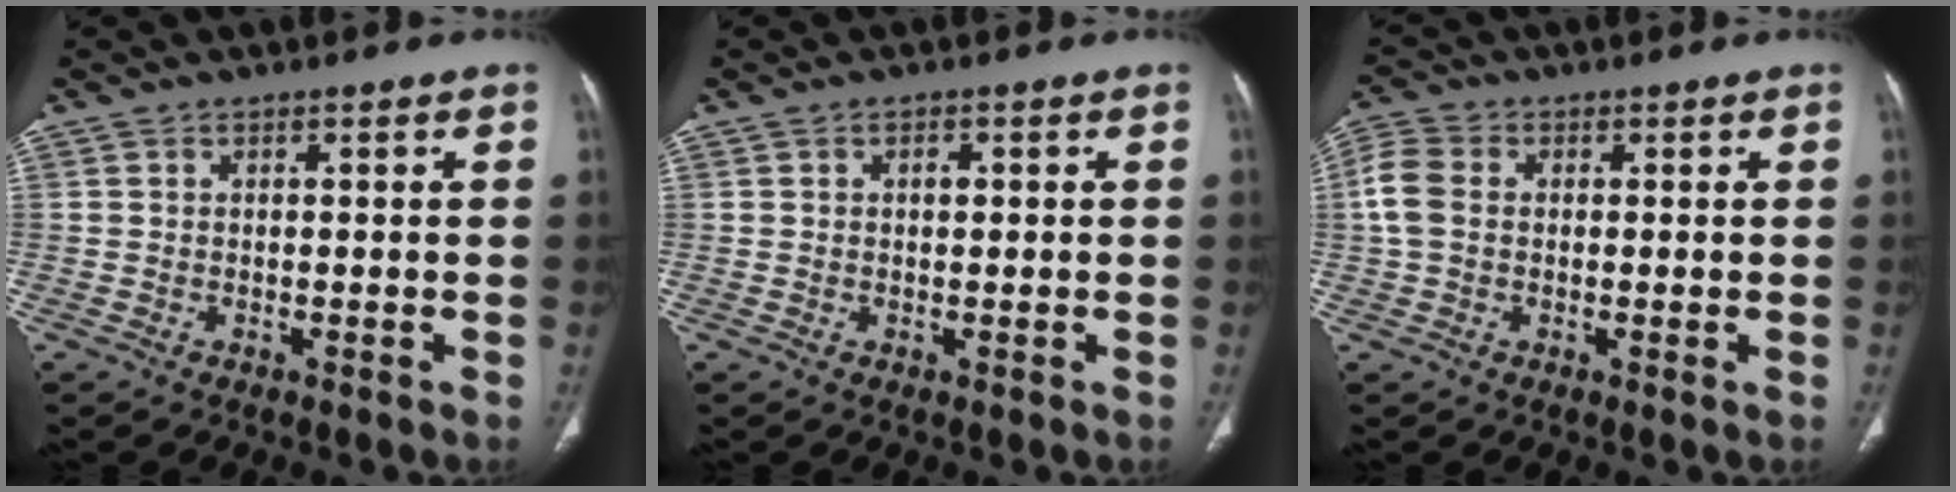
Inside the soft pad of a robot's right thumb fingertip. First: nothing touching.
{"total": 1.5, "force": [0.4, 0.9, 1.2], "torque": [-0.014, -0.003, 0.004]}
{"total": 5.8, "force": [0.5, 4.2, 3.9], "torque": [-0.094, 0.013, 0.002]}